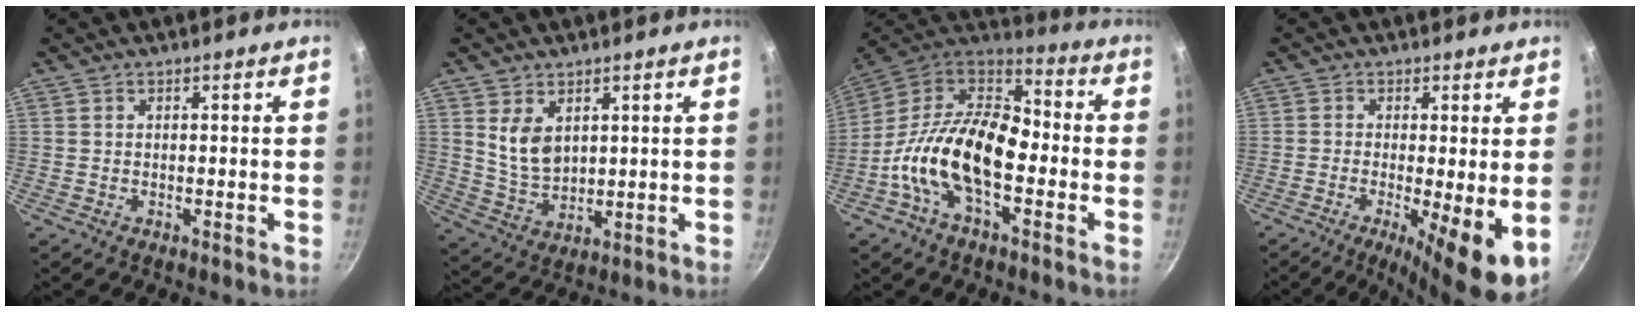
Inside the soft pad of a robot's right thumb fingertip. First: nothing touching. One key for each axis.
{"total": 7.0, "fx": 2.8, "fy": 4.5, "fz": 4.7, "tx": -0.071, "ty": -0.029, "tz": 0.065}
{"total": 19.7, "fx": -4.6, "fy": 10.8, "fz": 15.8, "tx": -0.266, "ty": 0.050, "tz": -0.102}
{"total": 8.9, "fx": -1.8, "fy": 1.5, "fz": 8.6, "tx": -0.141, "ty": -0.010, "tz": -0.028}